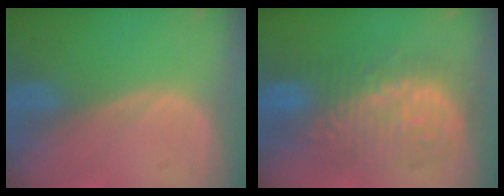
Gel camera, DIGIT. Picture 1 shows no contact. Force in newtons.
{"total": 10.7, "press": 10.6, "slide": 0.7}